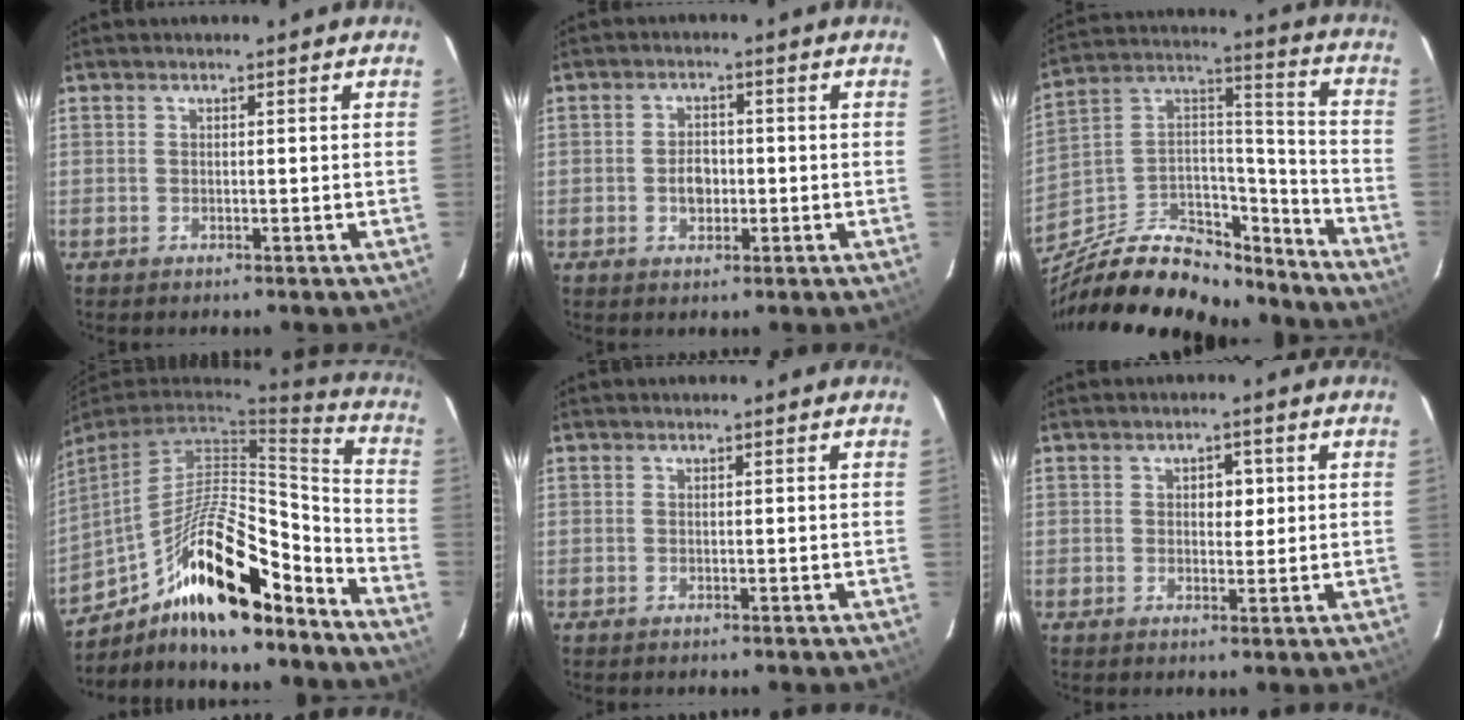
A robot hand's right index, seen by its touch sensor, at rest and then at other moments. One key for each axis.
{"total": 3.7, "fx": -0.7, "fy": 2.7, "fz": 2.3, "tx": -0.042, "ty": 0.005, "tz": -0.010}
{"total": 27.9, "fx": -21.9, "fy": 11.6, "fz": 12.7, "tx": -0.249, "ty": 0.042, "tz": -0.329}
{"total": 22.3, "fx": -14.7, "fy": 6.4, "fz": 15.6, "tx": -0.264, "ty": -0.009, "tz": -0.239}
{"total": 0.0}
{"total": 2.7, "fx": 0.5, "fy": 2.0, "fz": 1.7, "tx": -0.021, "ty": 0.009, "tz": 0.008}